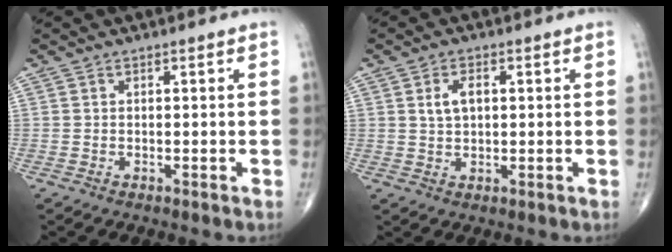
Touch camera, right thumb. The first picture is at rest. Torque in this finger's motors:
{"motor_torque": [-0.40, 0.27, -0.03, 0.03, 0.12]}